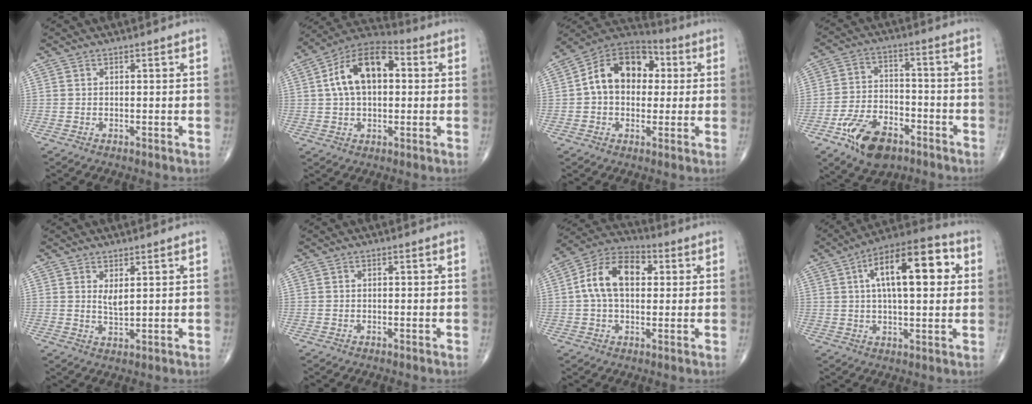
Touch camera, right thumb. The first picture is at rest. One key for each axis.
{"total": 14.4, "fx": 2.5, "fy": 8.4, "fz": 11.5, "tx": -0.191, "ty": 0.031, "tz": 0.034}
{"total": 14.8, "fx": 1.8, "fy": 10.6, "fz": 10.2, "tx": -0.132, "ty": 0.032, "tz": 0.017}
{"total": 12.6, "fx": -7.1, "fy": 7.1, "fz": 7.6, "tx": -0.117, "ty": 0.037, "tz": -0.122}
{"total": 2.6, "fx": 1.1, "fy": 0.8, "fz": 2.2, "tx": -0.041, "ty": -0.015, "tz": 0.024}
{"total": 0.0}
{"total": 12.7, "fx": 2.1, "fy": 7.9, "fz": 9.8, "tx": -0.167, "ty": 0.028, "tz": 0.026}
{"total": 17.9, "fx": 4.5, "fy": 7.3, "fz": 15.8, "tx": -0.219, "ty": 0.017, "tz": 0.060}